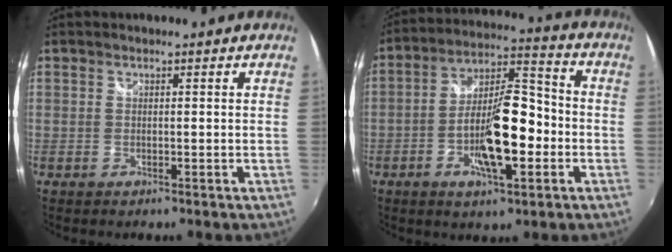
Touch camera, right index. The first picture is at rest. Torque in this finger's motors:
{"motor_torque": [1.63, -0.51, 1.06, 0.21]}